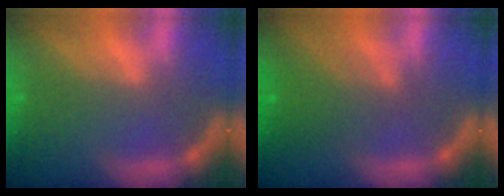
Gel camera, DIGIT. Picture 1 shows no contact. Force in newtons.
{"total": 4.1}